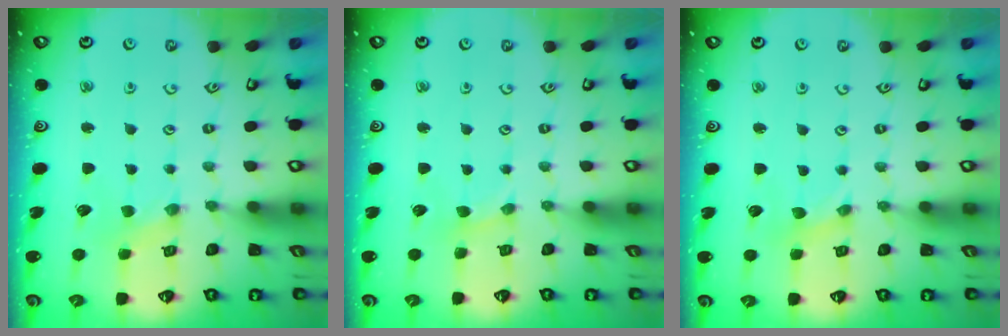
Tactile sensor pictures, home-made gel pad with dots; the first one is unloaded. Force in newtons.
{"total": 1.0, "press": 1.0, "slide": 0.2}
{"total": 0.0}